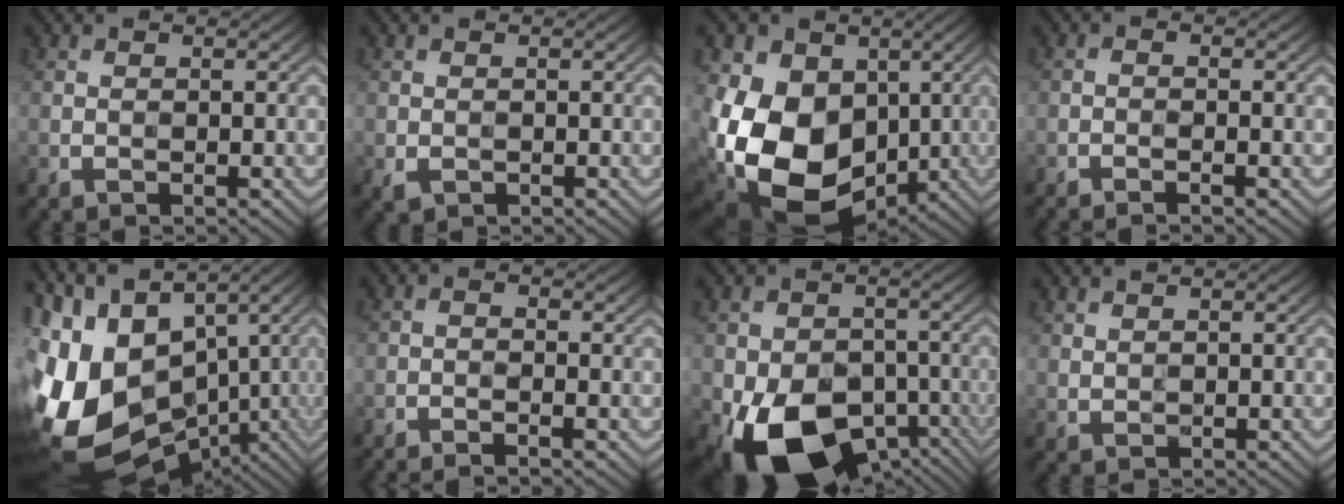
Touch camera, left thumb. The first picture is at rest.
{"total": 1.0, "force": [-0.3, 0.8, 0.4], "torque": [-0.011, -0.005, -0.003]}
{"total": 16.3, "force": [-0.7, 12.5, 10.4], "torque": [-0.221, -0.030, -0.002]}
{"total": 1.4, "force": [-0.9, 0.1, 1.1], "torque": [-0.013, 0.007, -0.023]}
{"total": 17.8, "force": [-1.5, 12.0, 13.1], "torque": [-0.274, -0.019, 0.011]}
{"total": 2.1, "force": [-1.3, 0.2, 1.5], "torque": [-0.023, 0.006, -0.034]}
{"total": 14.7, "force": [-6.2, 9.8, 9.1], "torque": [-0.157, -0.035, -0.094]}
{"total": 0.8, "force": [0.8, 0.3, -0.2], "torque": [0.002, 0.000, 0.020]}